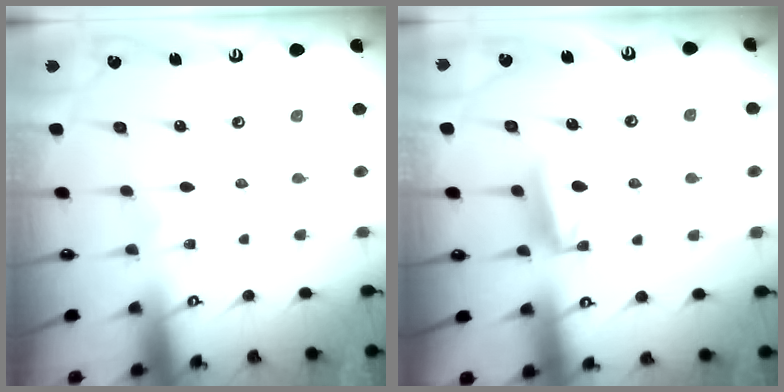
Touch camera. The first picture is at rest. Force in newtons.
{"total": 5.2, "press": 5.2, "slide": 0.9}